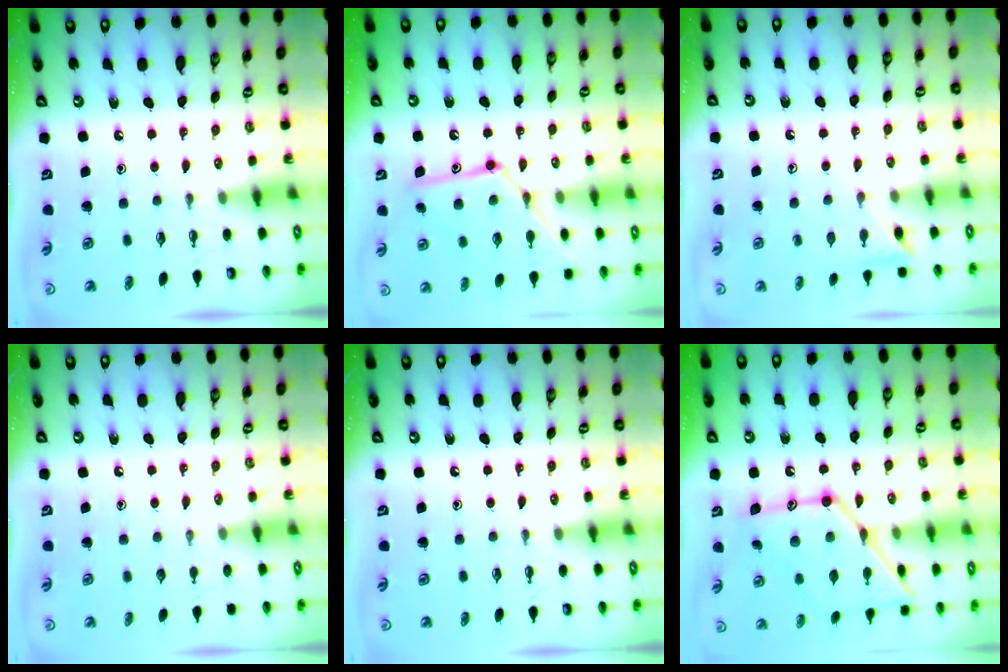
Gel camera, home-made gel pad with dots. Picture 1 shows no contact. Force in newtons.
{"total": 14.8, "press": 14.8, "slide": 1.3}
{"total": 4.1, "press": 4.1, "slide": 0.4}
{"total": 0.0}
{"total": 0.0}
{"total": 19.2, "press": 19.2, "slide": 1.5}